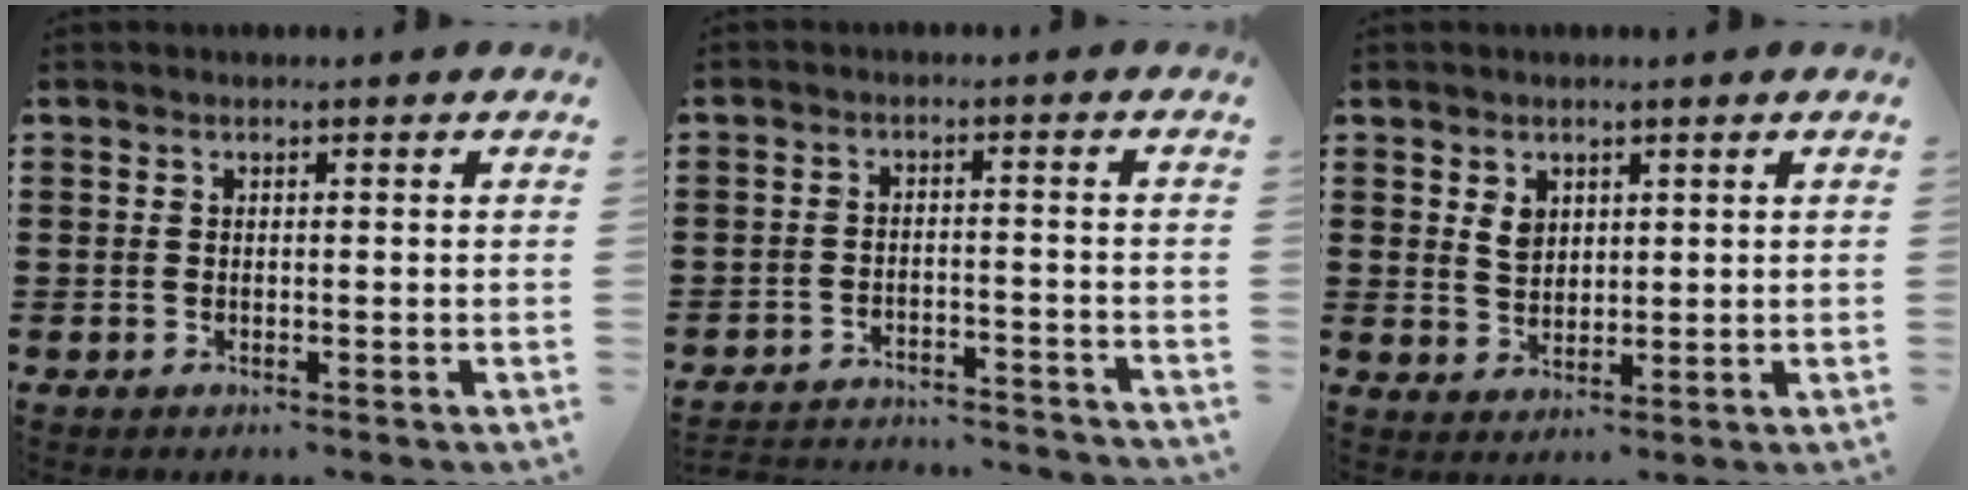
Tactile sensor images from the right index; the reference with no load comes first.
{"total": 3.3, "force": [-3.3, 0.2, 0.3], "torque": [-0.010, 0.003, -0.070]}
{"total": 2.8, "force": [1.4, 2.0, 1.3], "torque": [-0.032, 0.007, 0.026]}